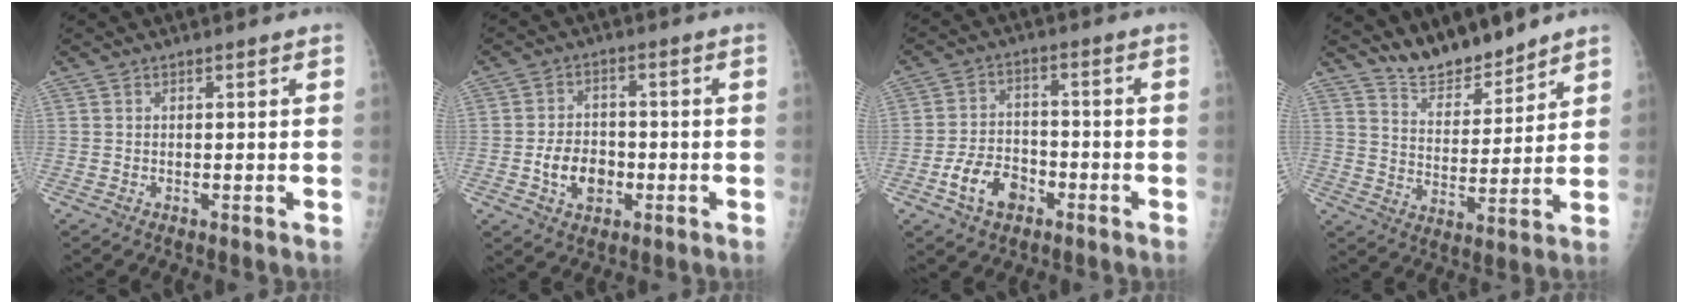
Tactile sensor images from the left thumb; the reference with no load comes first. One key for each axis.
{"total": 7.2, "fx": -2.1, "fy": 5.4, "fz": 4.3, "tx": -0.048, "ty": 0.013, "tz": -0.033}
{"total": 8.1, "fx": -4.1, "fy": 5.5, "fz": 4.4, "tx": -0.062, "ty": 0.027, "tz": -0.069}
{"total": 8.9, "fx": 8.3, "fy": 2.4, "fz": 2.3, "tx": -0.013, "ty": -0.060, "tz": 0.154}